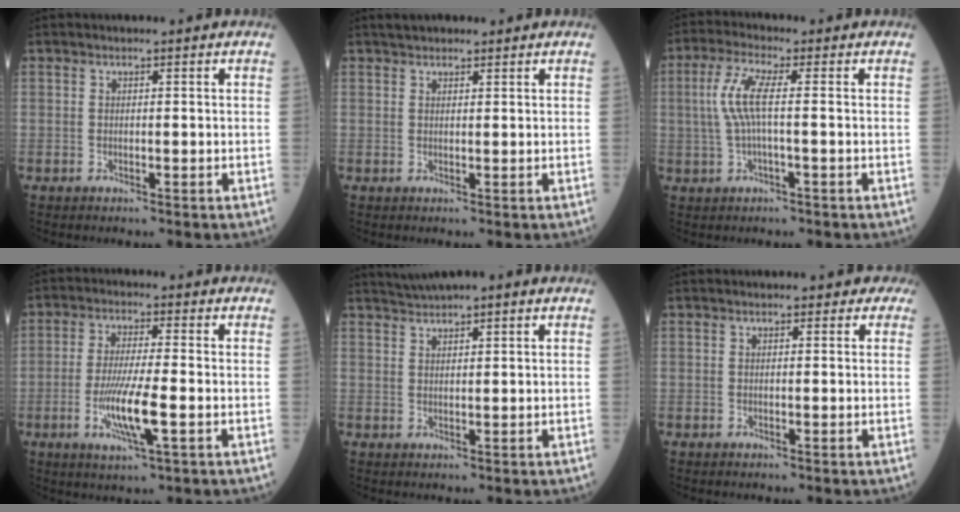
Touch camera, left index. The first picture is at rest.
{"total": 2.7, "force": [2.3, 1.0, 1.0], "torque": [-0.016, 0.024, 0.034]}
{"total": 5.8, "force": [0.3, 0.8, 5.8], "torque": [-0.136, 0.015, 0.004]}
{"total": 8.3, "force": [-2.4, 0.6, 7.9], "torque": [-0.157, -0.015, -0.047]}
{"total": 3.6, "force": [2.8, 0.0, 2.2], "torque": [-0.048, 0.028, 0.053]}
{"total": 1.9, "force": [1.1, 1.2, 1.0], "torque": [-0.001, 0.006, -0.001]}